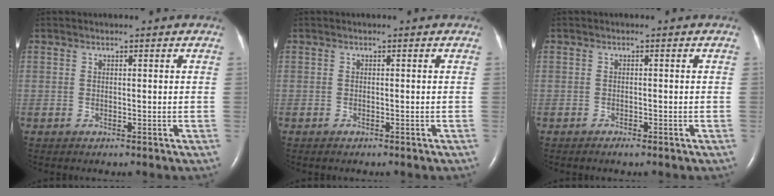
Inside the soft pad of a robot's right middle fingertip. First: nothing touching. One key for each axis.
{"total": 0.6, "fx": -0.5, "fy": 0.2, "fz": 0.3, "tx": -0.013, "ty": -0.001, "tz": -0.006}
{"total": 1.0, "fx": -0.8, "fy": 0.1, "fz": 0.5, "tx": -0.015, "ty": -0.001, "tz": -0.011}